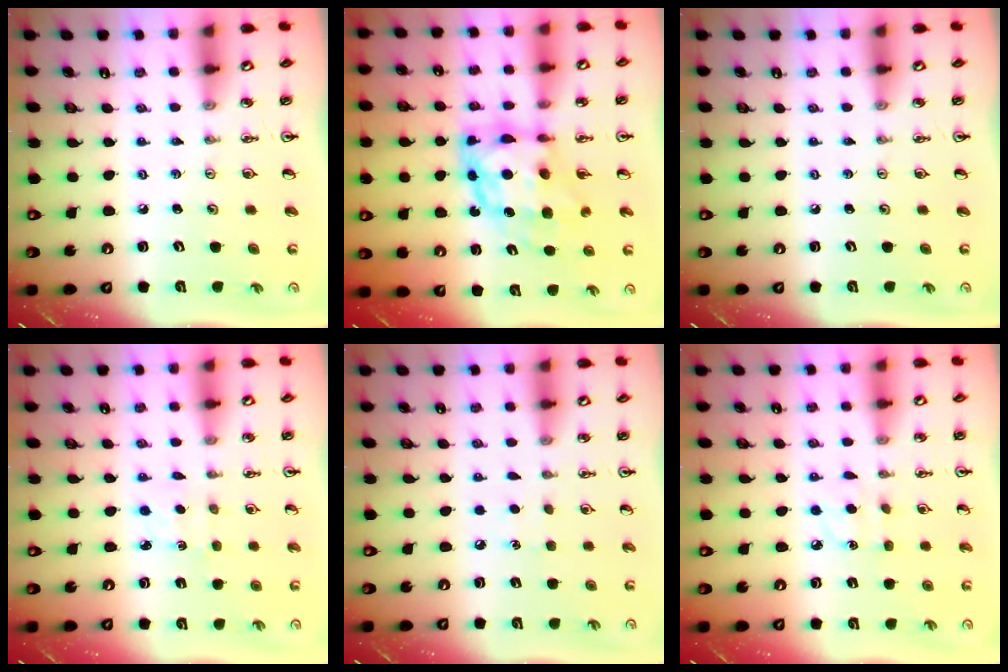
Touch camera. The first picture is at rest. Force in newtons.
{"total": 9.8, "press": 9.8, "slide": 0.9}
{"total": 0.0}
{"total": 0.9, "press": 0.9, "slide": 0.2}
{"total": 5.1, "press": 5.1, "slide": 0.5}
{"total": 5.3, "press": 5.2, "slide": 0.7}